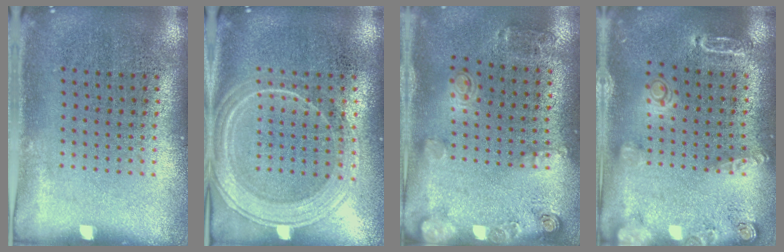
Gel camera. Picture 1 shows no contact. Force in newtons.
{"total": 1.9, "press": 1.8, "slide": 0.5}
{"total": 2.0, "press": 1.2, "slide": 1.6}
{"total": 1.8, "press": 1.8, "slide": 0.1}